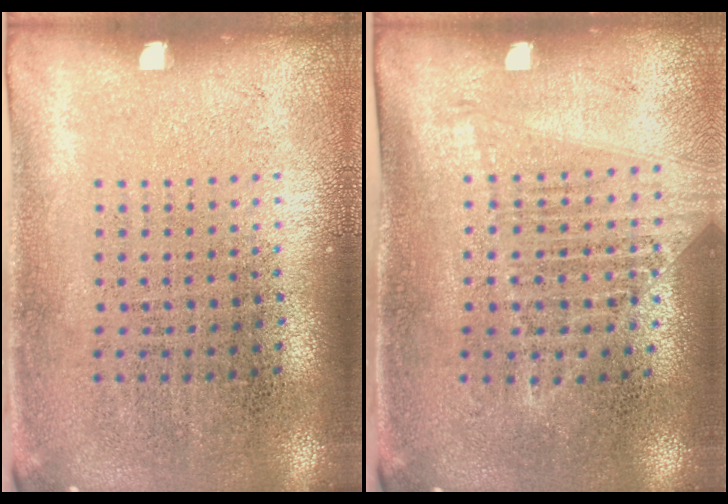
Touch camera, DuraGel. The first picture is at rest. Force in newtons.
{"total": 1.4, "press": 1.2, "slide": 0.6}